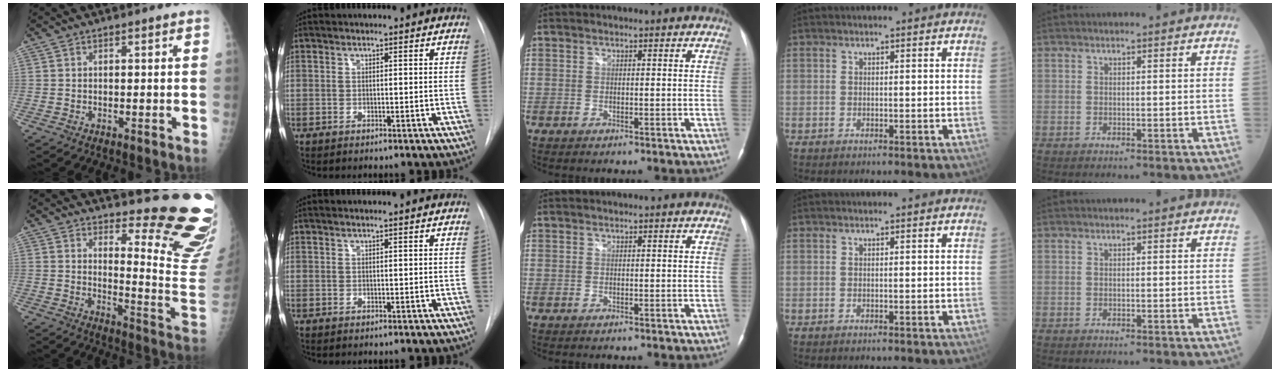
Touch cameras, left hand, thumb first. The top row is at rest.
{"thumb": {"total": 16.8, "force": [14.1, 2.6, 8.9], "torque": [-0.084, -0.172, 0.172]}, "index": {"total": 0.9, "force": [0.8, -0.1, 0.4], "torque": [-0.008, 0.014, 0.019]}}